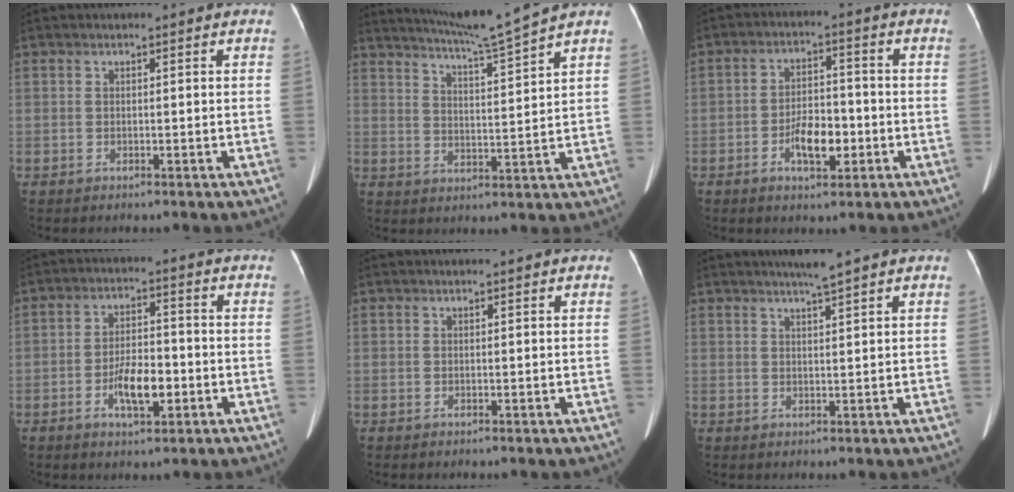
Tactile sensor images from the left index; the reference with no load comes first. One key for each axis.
{"total": 9.4, "fx": 8.4, "fy": -2.6, "fz": 3.3, "tx": -0.063, "ty": -0.024, "tz": 0.141}
{"total": 6.3, "fx": -2.4, "fy": 2.7, "fz": 5.2, "tx": -0.099, "ty": 0.005, "tz": -0.039}
{"total": 6.5, "fx": -2.4, "fy": 2.4, "fz": 5.6, "tx": -0.108, "ty": 0.002, "tz": -0.041}
{"total": 0.0}
{"total": 2.9, "fx": 2.2, "fy": -0.8, "fz": 1.6, "tx": -0.027, "ty": -0.002, "tz": 0.041}